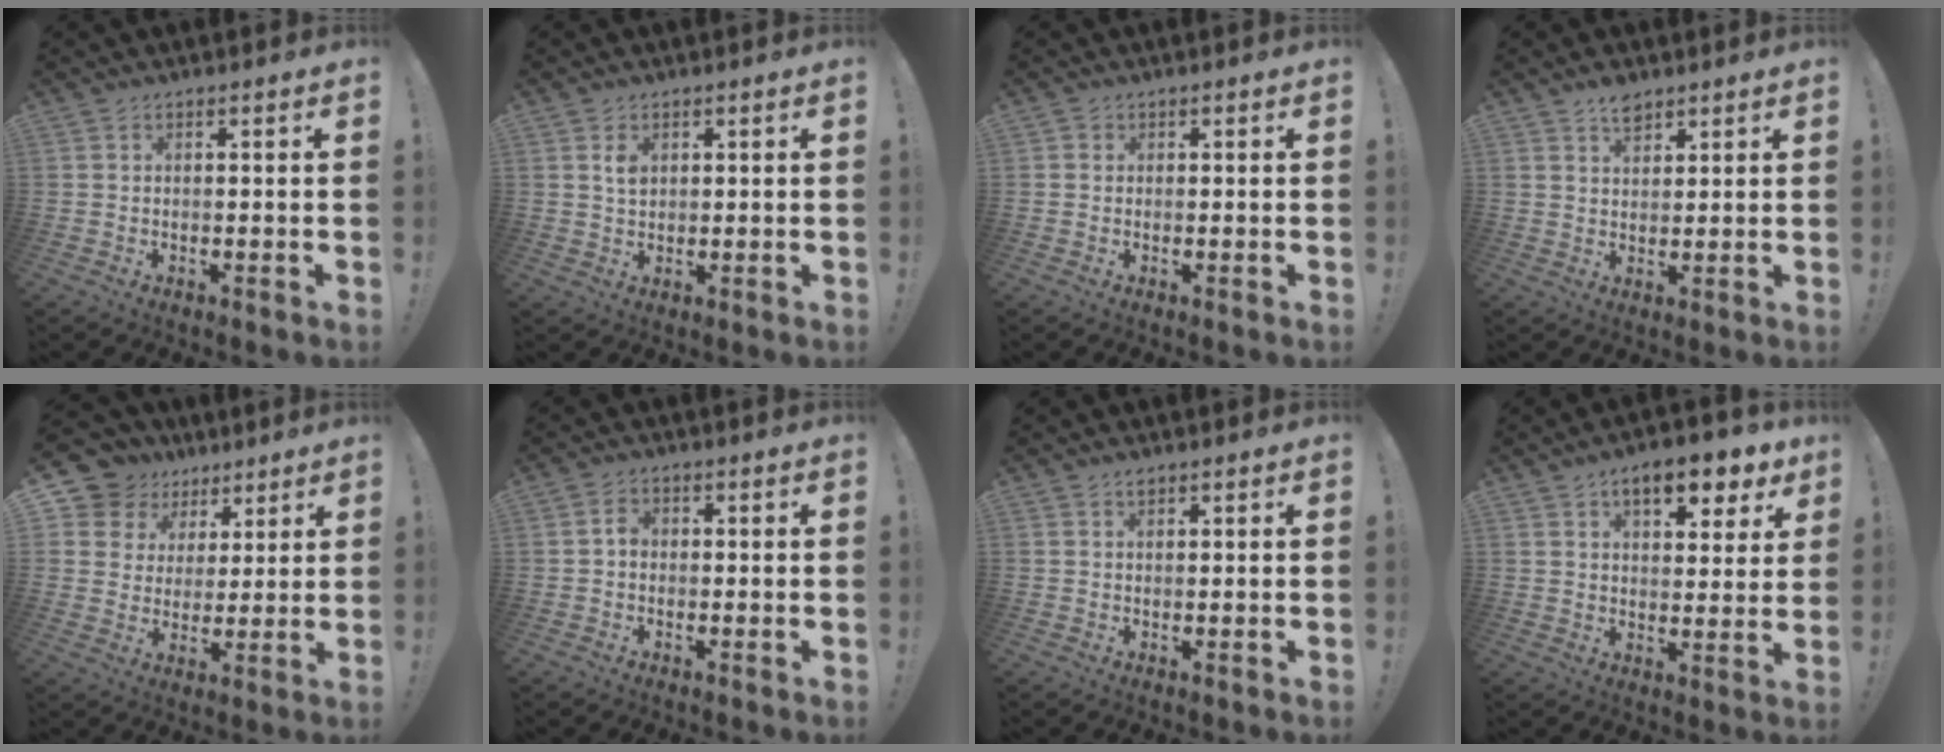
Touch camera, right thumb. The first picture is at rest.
{"total": 3.0, "force": [1.0, 2.0, 1.9], "torque": [-0.021, -0.004, 0.014]}
{"total": 0.8, "force": [0.1, 0.8, 0.1], "torque": [0.003, 0.000, 0.001]}
{"total": 4.5, "force": [3.4, 2.2, 2.0], "torque": [-0.028, -0.017, 0.060]}
{"total": 10.5, "force": [6.1, 8.2, 2.5], "torque": [-0.046, -0.042, 0.124]}
{"total": 3.6, "force": [-0.1, 2.9, 2.2], "torque": [-0.030, 0.007, -0.004]}
{"total": 1.1, "force": [0.9, 0.3, 0.5], "torque": [0.003, -0.005, 0.013]}
{"total": 10.5, "force": [6.3, 4.2, 7.3], "torque": [-0.093, -0.031, 0.104]}